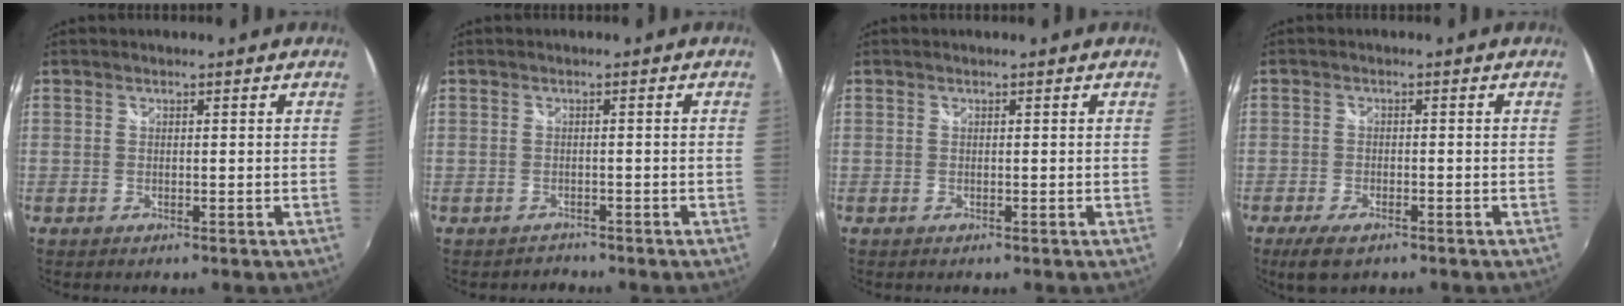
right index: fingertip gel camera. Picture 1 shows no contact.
{"total": 2.0, "force": [-1.5, 1.2, -0.5], "torque": [0.004, 0.008, -0.023]}
{"total": 0.0}
{"total": 5.3, "force": [-3.7, 2.0, 3.2], "torque": [-0.081, -0.017, -0.065]}